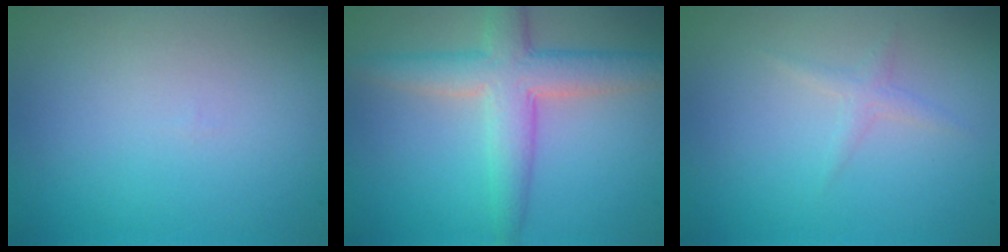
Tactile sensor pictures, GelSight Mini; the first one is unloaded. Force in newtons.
{"total": 5.4, "press": 5.4, "slide": 0.2}
{"total": 1.0, "press": 1.0, "slide": 0.1}